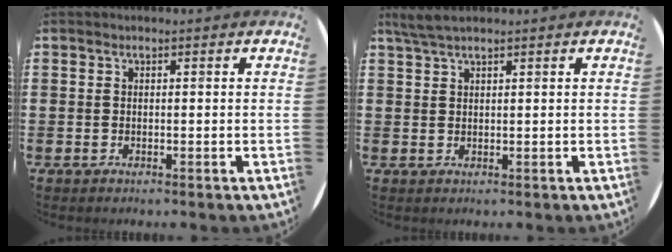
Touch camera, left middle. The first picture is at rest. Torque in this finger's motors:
{"motor_torque": [0.36, -0.29, 0.00, 0.06]}